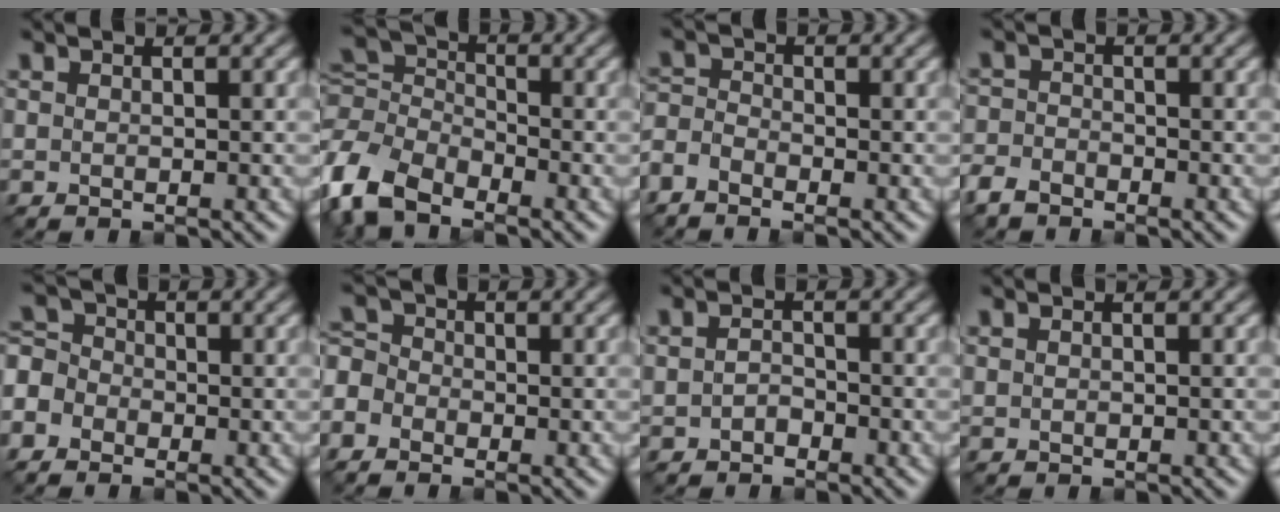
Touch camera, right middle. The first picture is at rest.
{"total": 6.4, "force": [-3.8, 3.8, 3.5], "torque": [-0.082, 0.007, -0.092]}
{"total": 2.5, "force": [-1.8, 1.2, 1.2], "torque": [-0.031, 0.005, -0.051]}
{"total": 2.5, "force": [-2.0, 1.4, 0.8], "torque": [-0.020, 0.003, -0.051]}
{"total": 4.8, "force": [-2.3, 3.8, 1.8], "torque": [-0.035, 0.009, -0.051]}
{"total": 3.7, "force": [-1.9, 2.8, 1.5], "torque": [-0.030, 0.011, -0.044]}
{"total": 1.0, "force": [-0.5, 0.6, 0.6], "torque": [-0.015, 0.006, -0.011]}
{"total": 0.0}